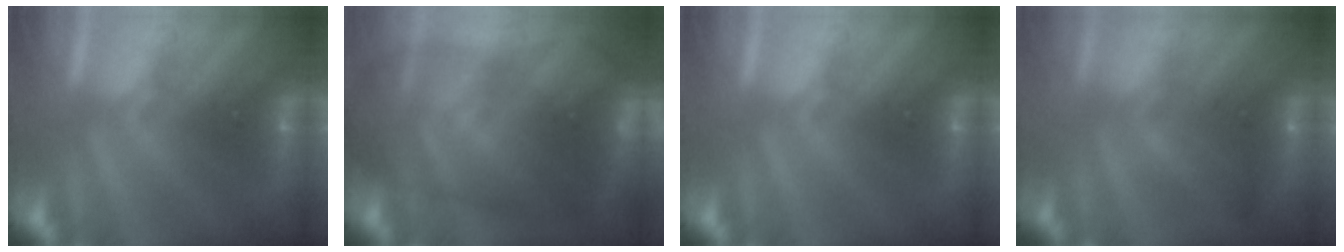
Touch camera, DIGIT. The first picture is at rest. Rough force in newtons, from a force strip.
{"total": 9.6}
{"total": 0.0}
{"total": 10.8}